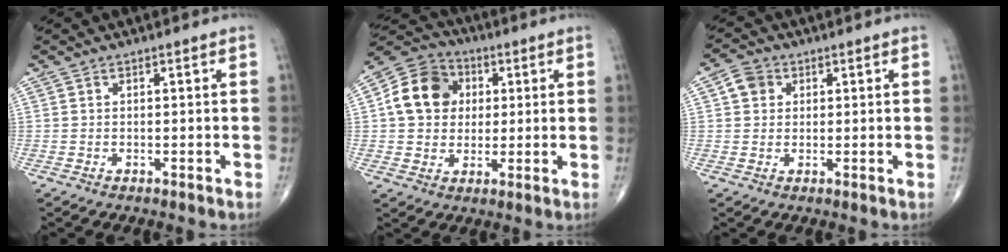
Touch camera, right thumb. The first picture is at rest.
{"total": 12.2, "force": [2.1, 10.2, 6.4], "torque": [-0.094, 0.010, 0.025]}
{"total": 3.9, "force": [1.1, 3.3, 1.6], "torque": [-0.015, 0.004, 0.016]}